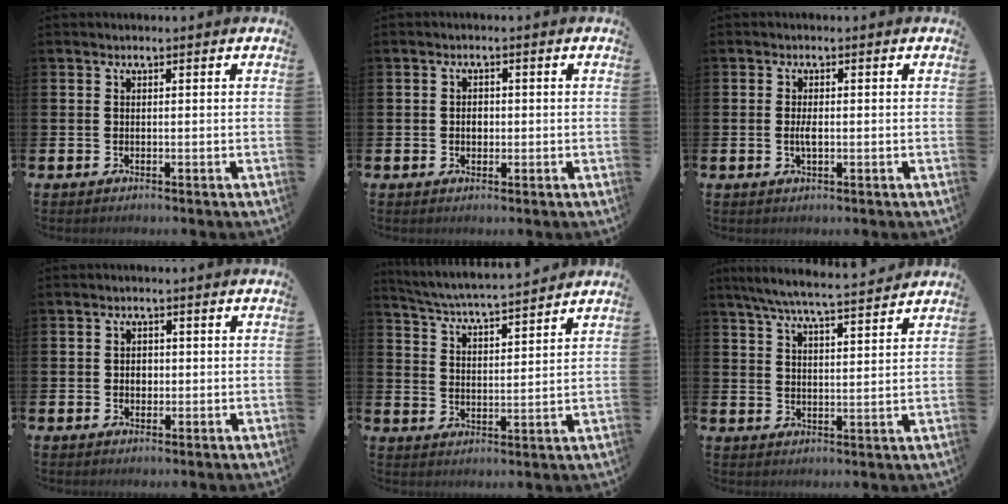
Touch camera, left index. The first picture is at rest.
{"total": 1.8, "force": [-0.1, 1.4, 1.2], "torque": [-0.004, 0.000, -0.008]}
{"total": 1.9, "force": [-0.1, 0.7, 1.8], "torque": [-0.030, -0.001, -0.005]}
{"total": 1.8, "force": [0.0, 1.5, 1.0], "torque": [0.000, 0.001, -0.007]}
{"total": 5.2, "force": [5.1, -0.2, 0.9], "torque": [-0.039, -0.039, 0.088]}
{"total": 6.8, "force": [6.3, 0.3, 2.4], "torque": [-0.058, -0.037, 0.110]}